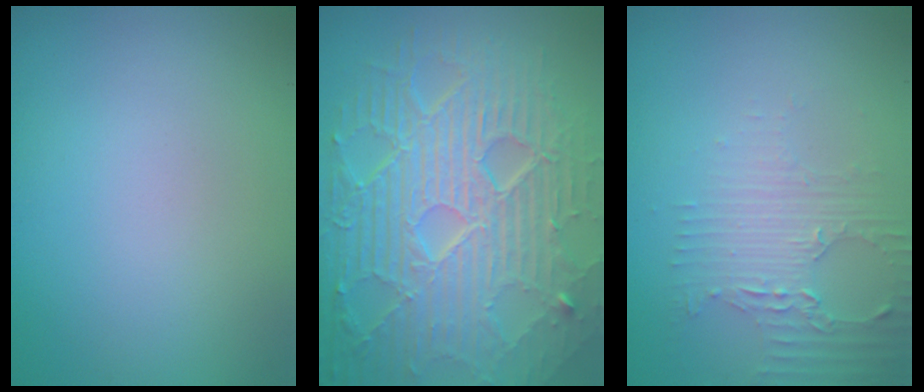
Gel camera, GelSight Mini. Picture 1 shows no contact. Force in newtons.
{"total": 10.9, "press": 6.9, "slide": 8.5}
{"total": 2.9, "press": 2.5, "slide": 1.5}